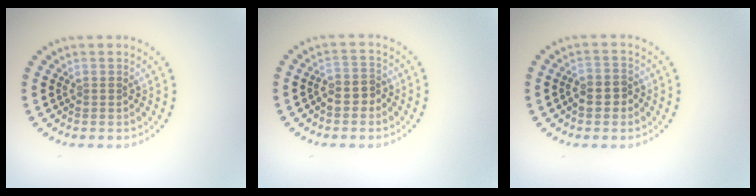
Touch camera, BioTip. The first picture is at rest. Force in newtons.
{"total": 2.2, "press": 2.1, "slide": 0.7}
{"total": 2.3, "press": 2.2, "slide": 0.8}